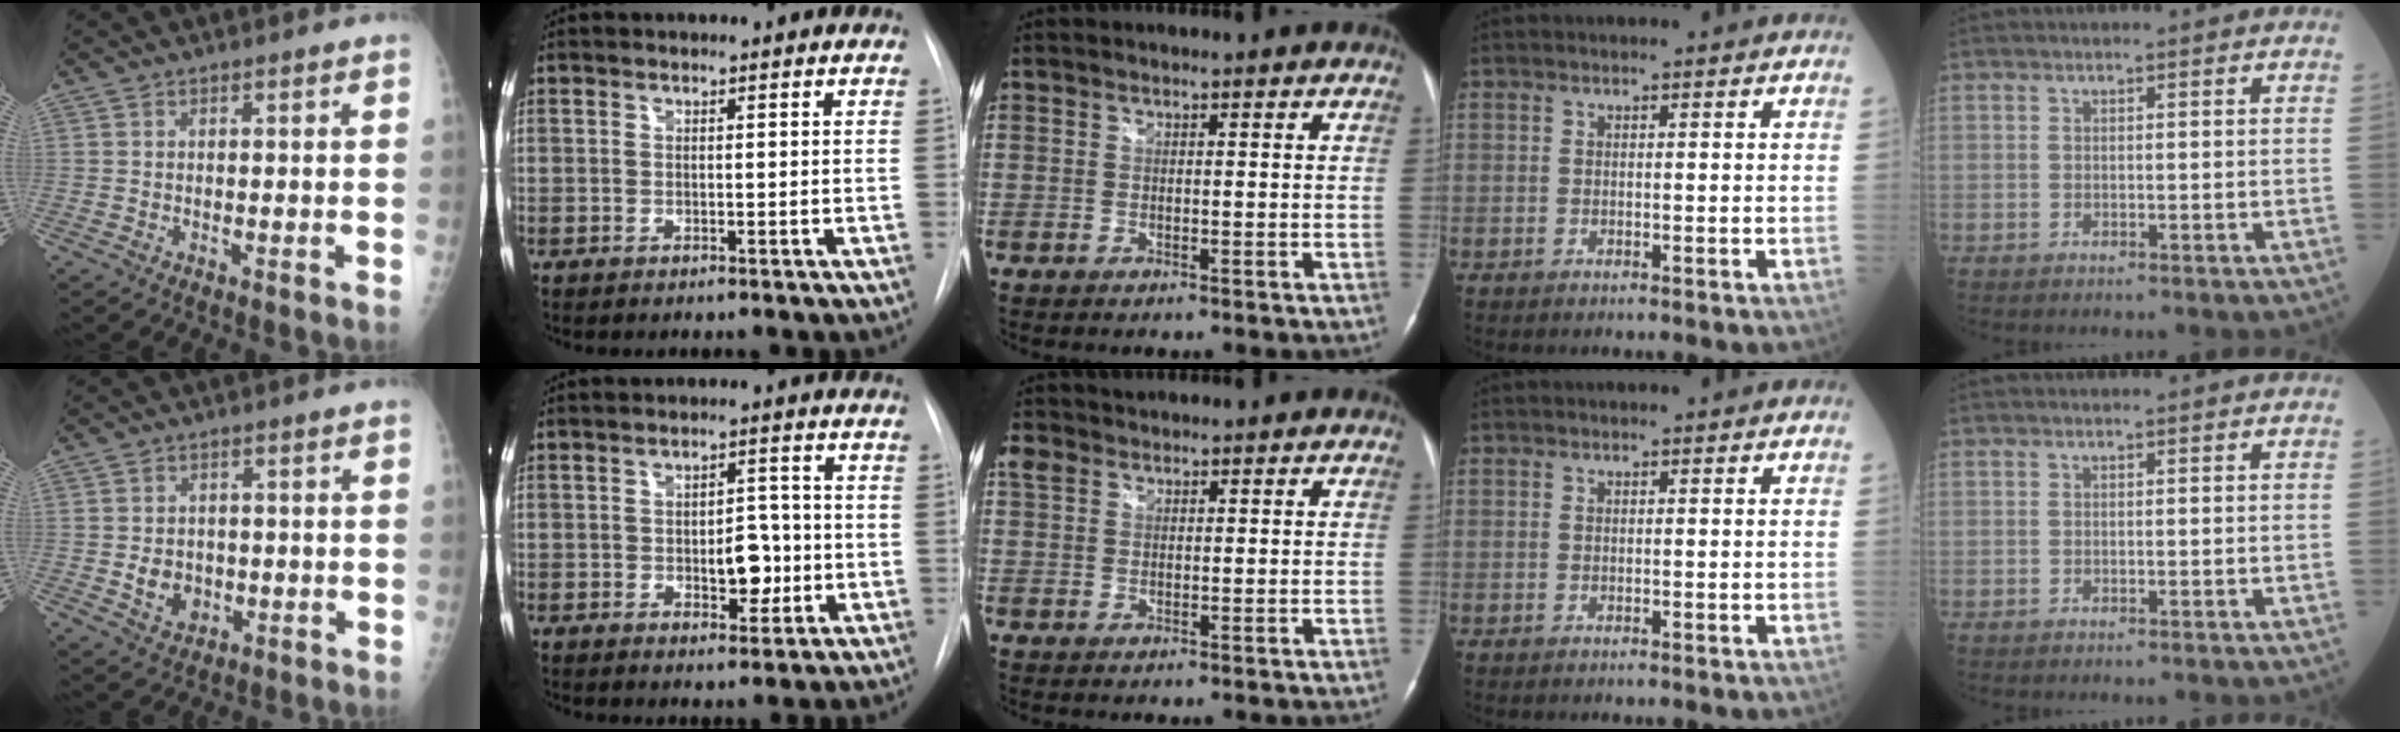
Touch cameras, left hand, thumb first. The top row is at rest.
{"thumb": {"total": 5.0, "force": [-0.8, 4.1, 2.7], "torque": [-0.026, 0.003, -0.005]}, "index": {"total": 5.7, "force": [-1.1, 3.1, 4.6], "torque": [-0.059, 0.006, -0.009]}, "middle": {"total": 2.3, "force": [1.7, 1.4, 0.6], "torque": [-0.022, 0.024, 0.037]}}